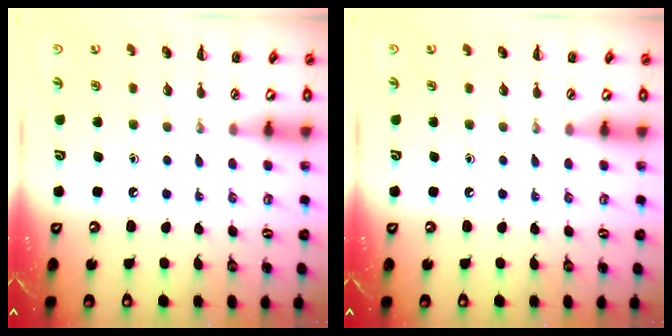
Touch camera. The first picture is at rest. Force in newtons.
{"total": 0.0}